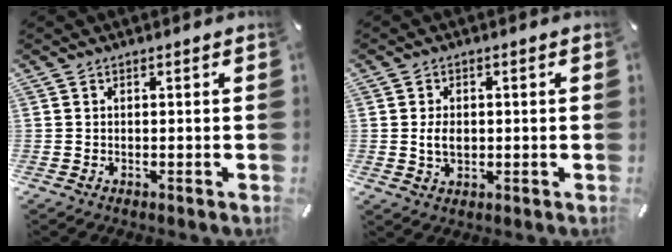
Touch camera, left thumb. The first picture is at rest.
{"total": 4.0, "force": [0.0, 2.7, 2.9], "torque": [-0.062, -0.002, -0.007]}